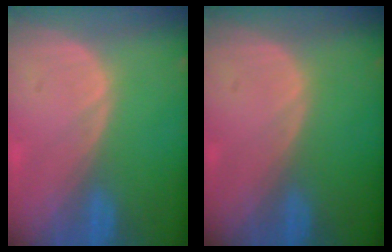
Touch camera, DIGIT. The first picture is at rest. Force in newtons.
{"total": 0.0}